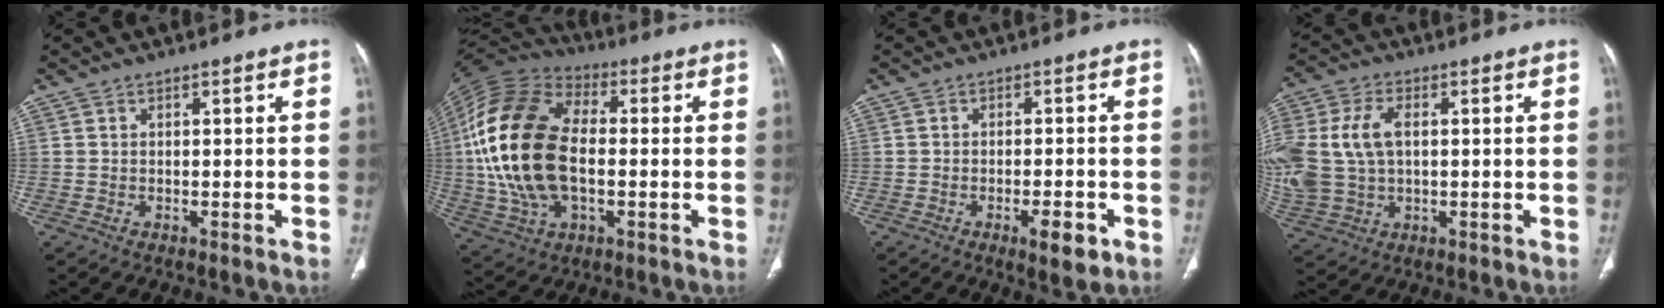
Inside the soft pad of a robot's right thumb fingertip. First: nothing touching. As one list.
[{"total": 23.4, "force": [-0.3, 13.6, 19.1], "torque": [-0.398, 0.010, -0.005]}, {"total": 5.1, "force": [-2.4, 1.6, 4.2], "torque": [-0.058, 0.003, -0.030]}, {"total": 17.8, "force": [1.6, 12.1, 13.0], "torque": [-0.335, 0.008, 0.043]}]